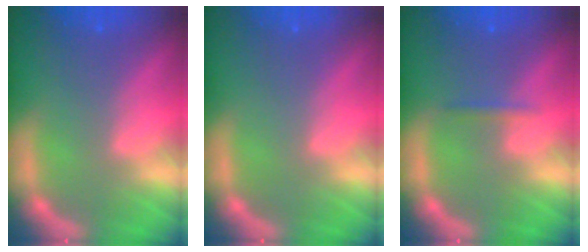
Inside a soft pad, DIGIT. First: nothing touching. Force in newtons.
{"total": 0.0}
{"total": 0.9}